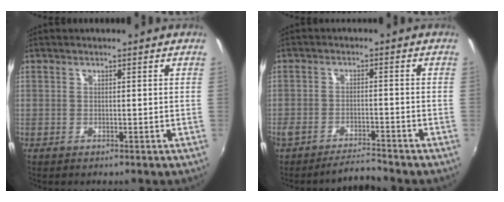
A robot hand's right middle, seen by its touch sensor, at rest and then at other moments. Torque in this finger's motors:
{"motor_torque": [0.62, -0.62, 0.16, 0.11]}